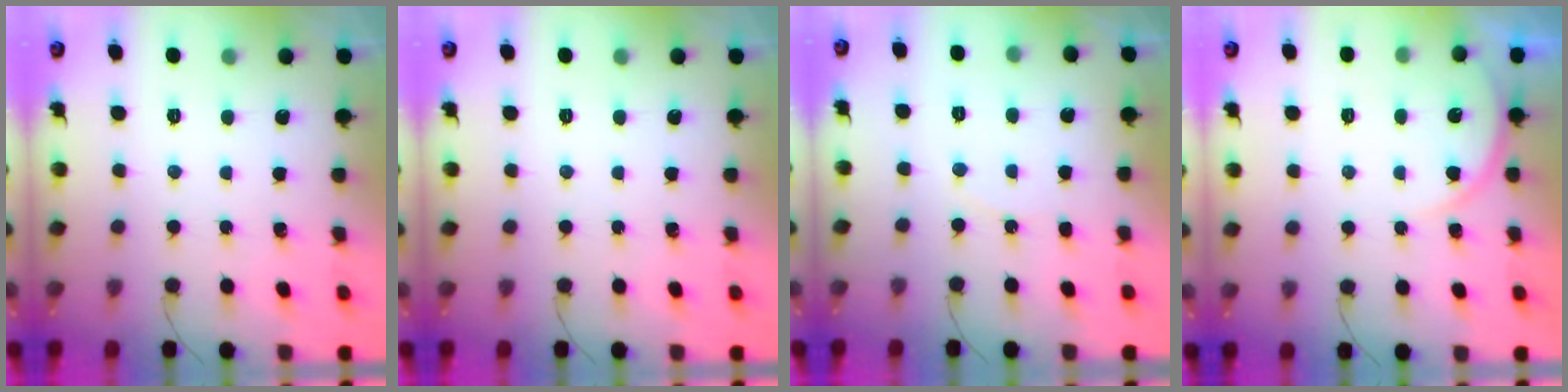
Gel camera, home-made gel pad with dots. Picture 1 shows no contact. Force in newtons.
{"total": 0.0}
{"total": 5.2, "press": 4.9, "slide": 1.7}
{"total": 5.4, "press": 5.4, "slide": 0.3}